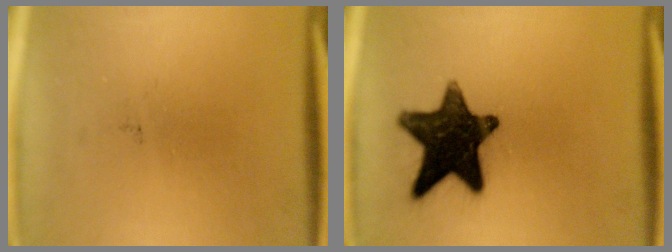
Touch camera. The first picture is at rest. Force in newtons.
{"total": 15.4}